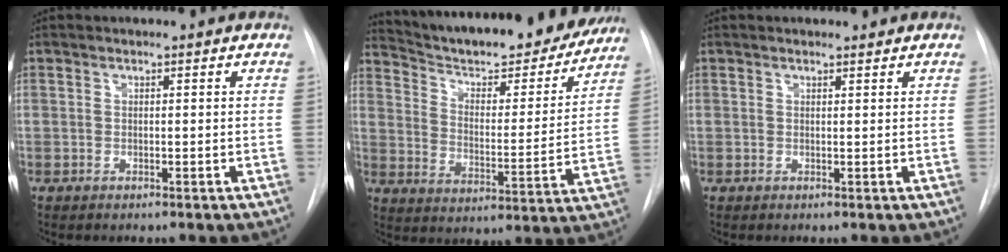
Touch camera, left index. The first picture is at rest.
{"total": 23.9, "force": [21.6, 4.6, 9.1], "torque": [-0.143, -0.032, 0.298]}
{"total": 1.2, "force": [1.2, 0.2, 0.2], "torque": [-0.007, 0.001, 0.015]}